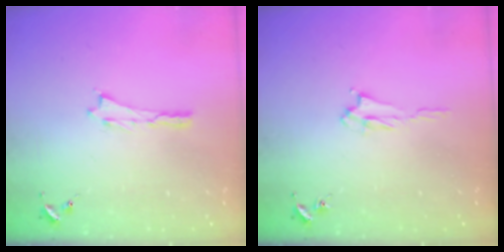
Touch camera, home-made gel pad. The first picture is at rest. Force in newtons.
{"total": 2.1, "press": 2.0, "slide": 0.3}